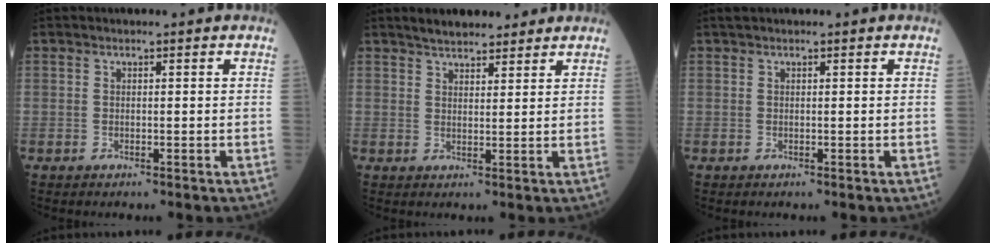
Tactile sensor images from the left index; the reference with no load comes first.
{"total": 6.2, "force": [5.4, 2.0, 2.3], "torque": [-0.031, 0.021, 0.086]}
{"total": 0.6, "force": [0.6, 0.1, 0.3], "torque": [-0.011, 0.013, 0.013]}